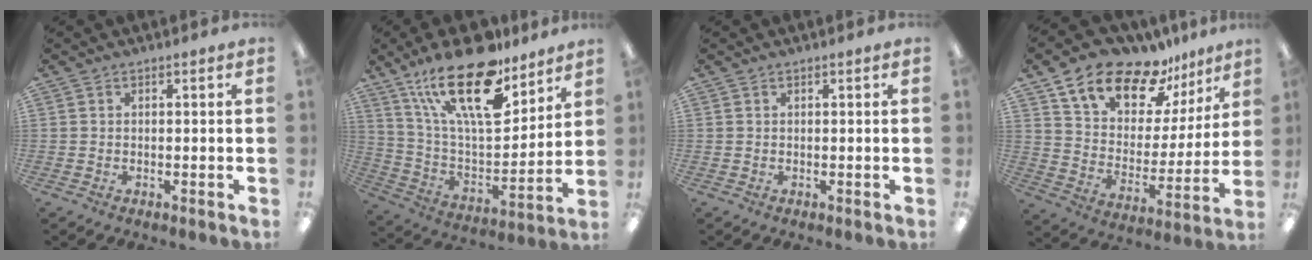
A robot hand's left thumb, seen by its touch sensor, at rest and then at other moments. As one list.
[{"total": 24.9, "force": [16.2, 9.6, 16.3], "torque": [-0.295, -0.093, 0.277]}, {"total": 0.0}, {"total": 16.8, "force": [13.4, 7.8, 6.4], "torque": [-0.122, -0.093, 0.242]}]